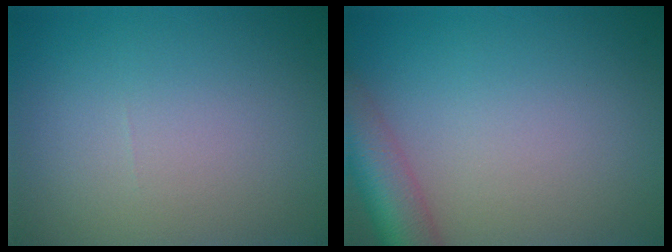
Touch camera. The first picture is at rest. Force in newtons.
{"total": 6.4, "press": 6.4, "slide": 0.4}